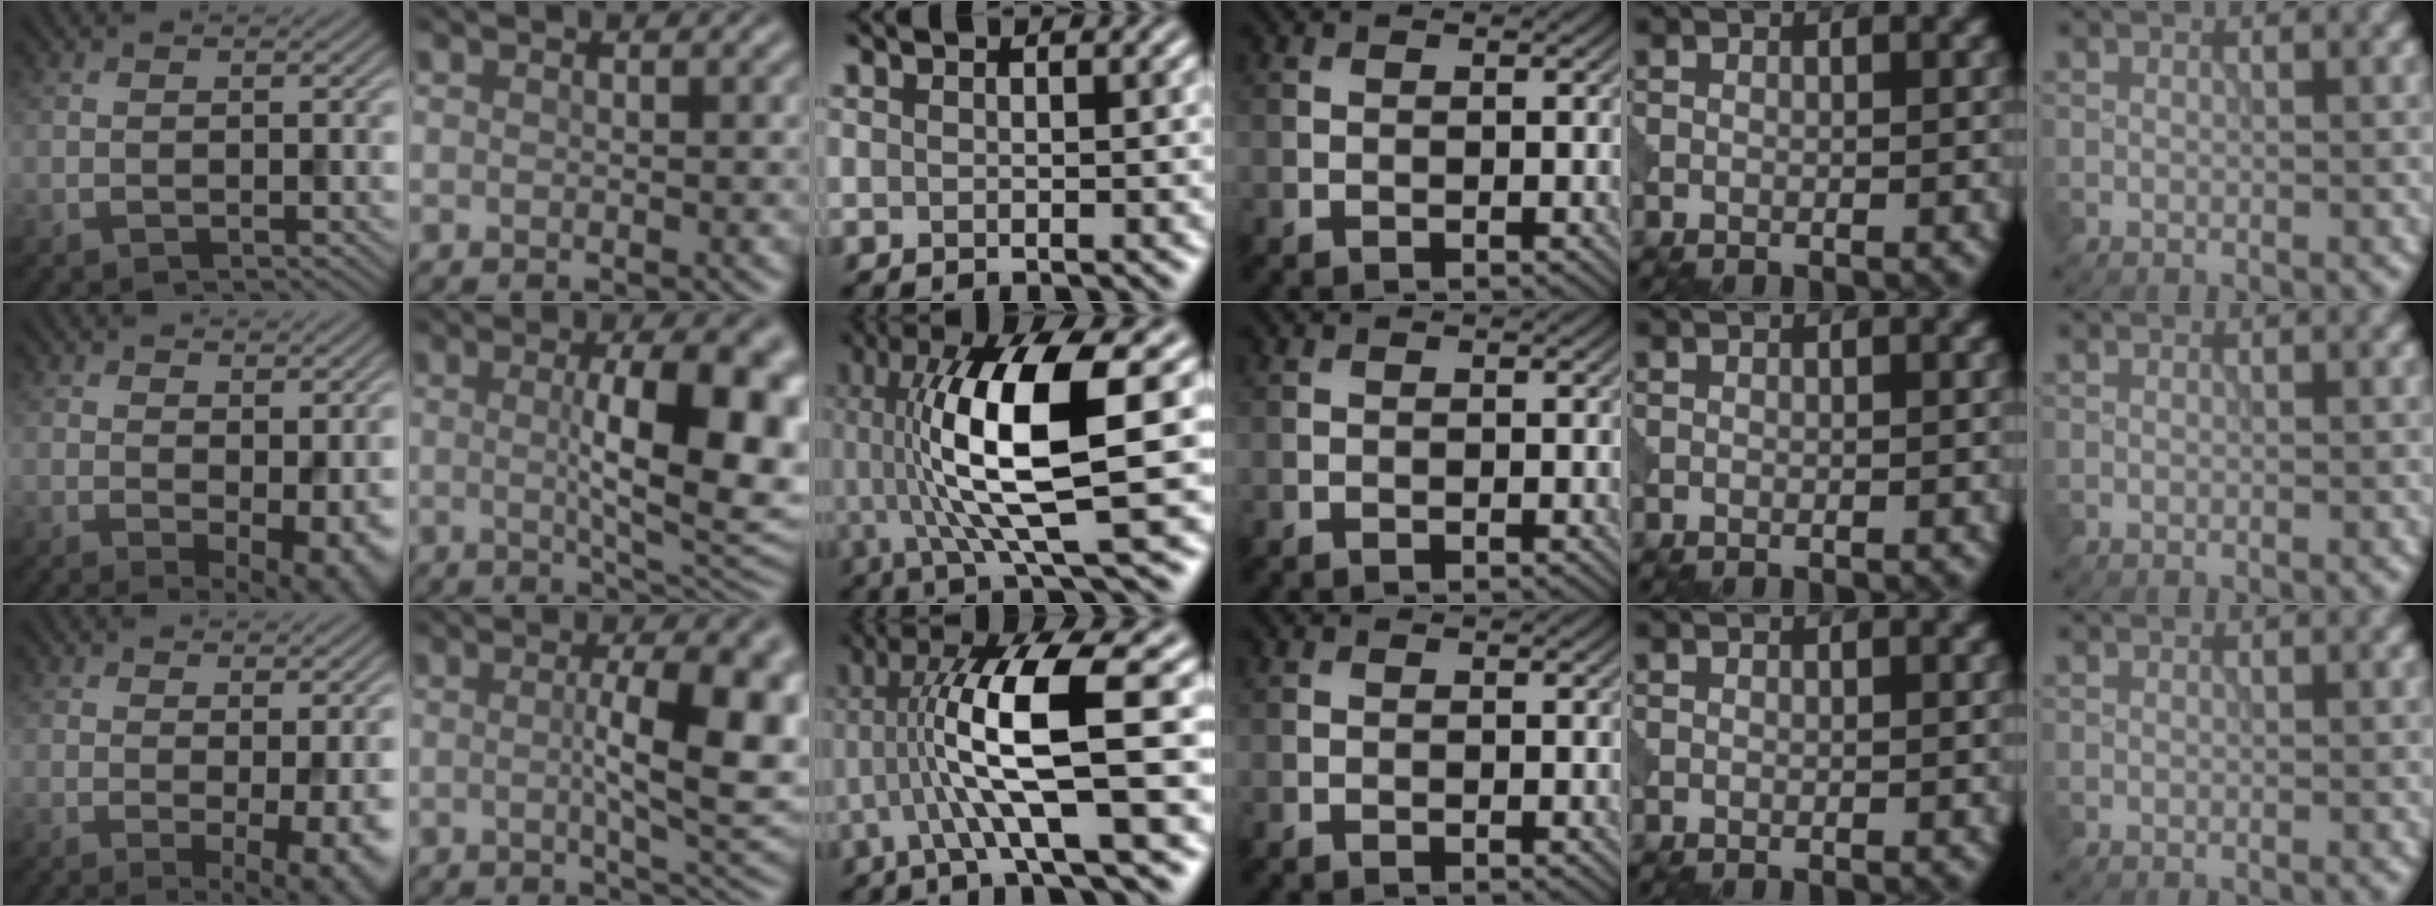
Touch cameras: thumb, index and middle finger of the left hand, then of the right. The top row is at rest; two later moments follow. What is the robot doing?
{"motion": "pour", "object": "beaker"}